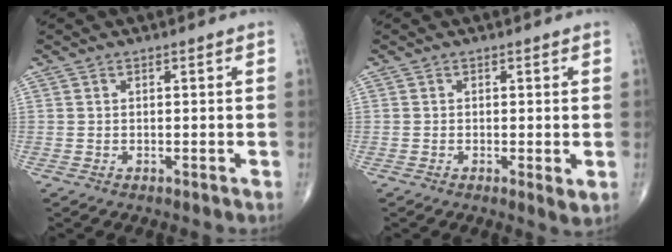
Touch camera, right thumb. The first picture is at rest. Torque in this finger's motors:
{"motor_torque": [-0.43, 0.20, -0.23, 0.04, -0.04]}